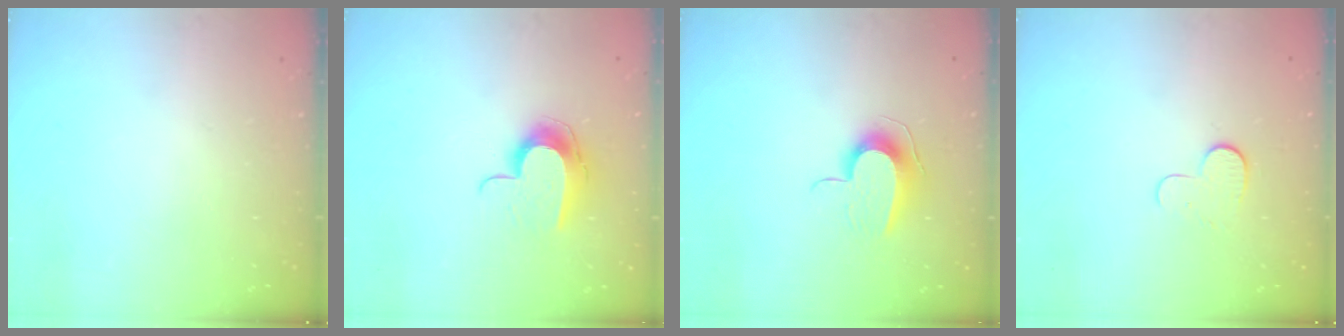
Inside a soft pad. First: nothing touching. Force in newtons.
{"total": 10.9, "press": 10.9, "slide": 0.7}
{"total": 9.2, "press": 9.2, "slide": 0.5}
{"total": 6.3, "press": 6.3, "slide": 0.5}